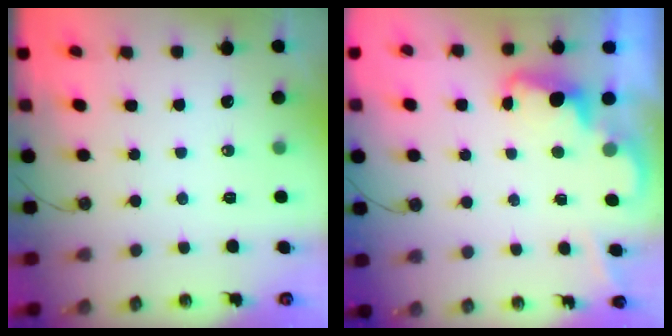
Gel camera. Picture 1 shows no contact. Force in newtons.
{"total": 2.4, "press": 2.3, "slide": 0.6}